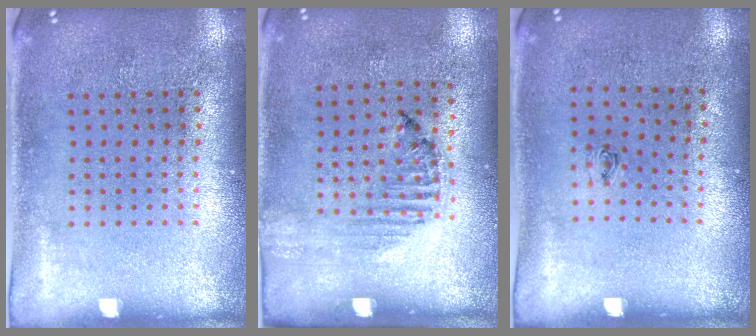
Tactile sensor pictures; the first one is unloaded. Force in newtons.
{"total": 1.3, "press": 1.2, "slide": 0.4}
{"total": 0.5, "press": 0.1, "slide": 0.5}